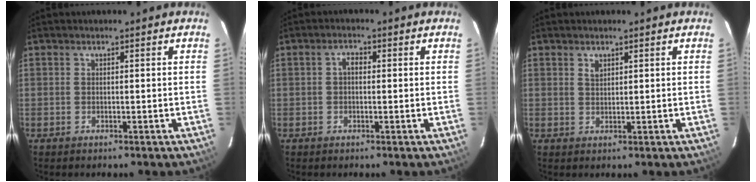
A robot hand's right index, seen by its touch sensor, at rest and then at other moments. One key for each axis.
{"total": 1.9, "fx": 0.1, "fy": 1.2, "fz": 1.5, "tx": -0.027, "ty": 0.010, "tz": -0.001}
{"total": 1.4, "fx": 0.9, "fy": 0.8, "fz": 0.7, "tx": -0.012, "ty": 0.003, "tz": 0.016}